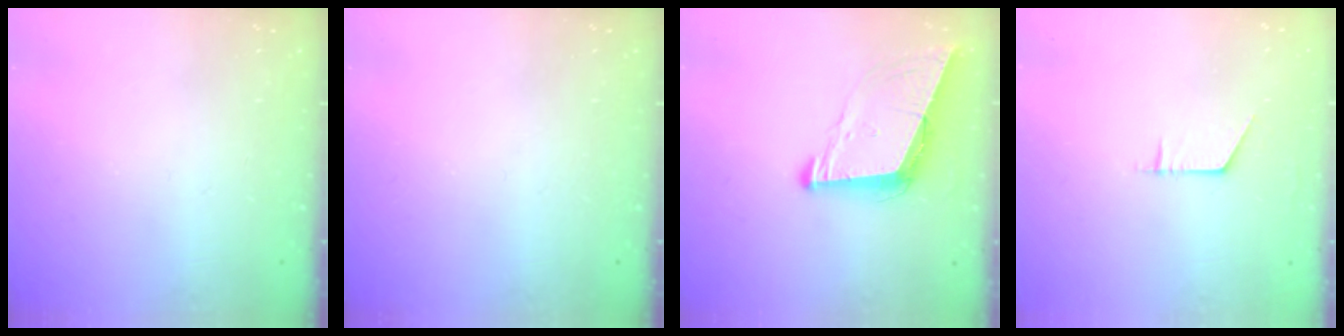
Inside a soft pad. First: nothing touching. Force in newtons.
{"total": 0.0}
{"total": 8.9, "press": 8.2, "slide": 3.5}
{"total": 4.8, "press": 4.7, "slide": 0.4}